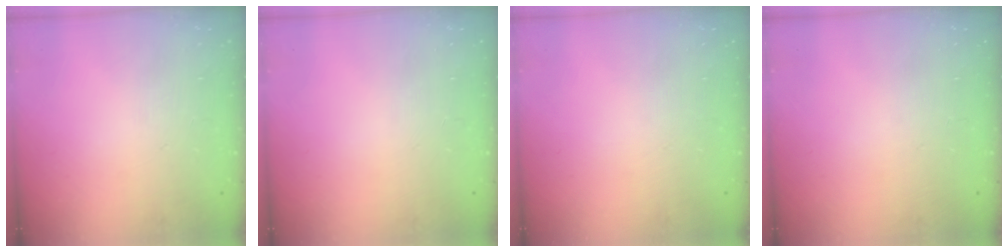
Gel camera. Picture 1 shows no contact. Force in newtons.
{"total": 0.0}
{"total": 0.0}
{"total": 0.0}